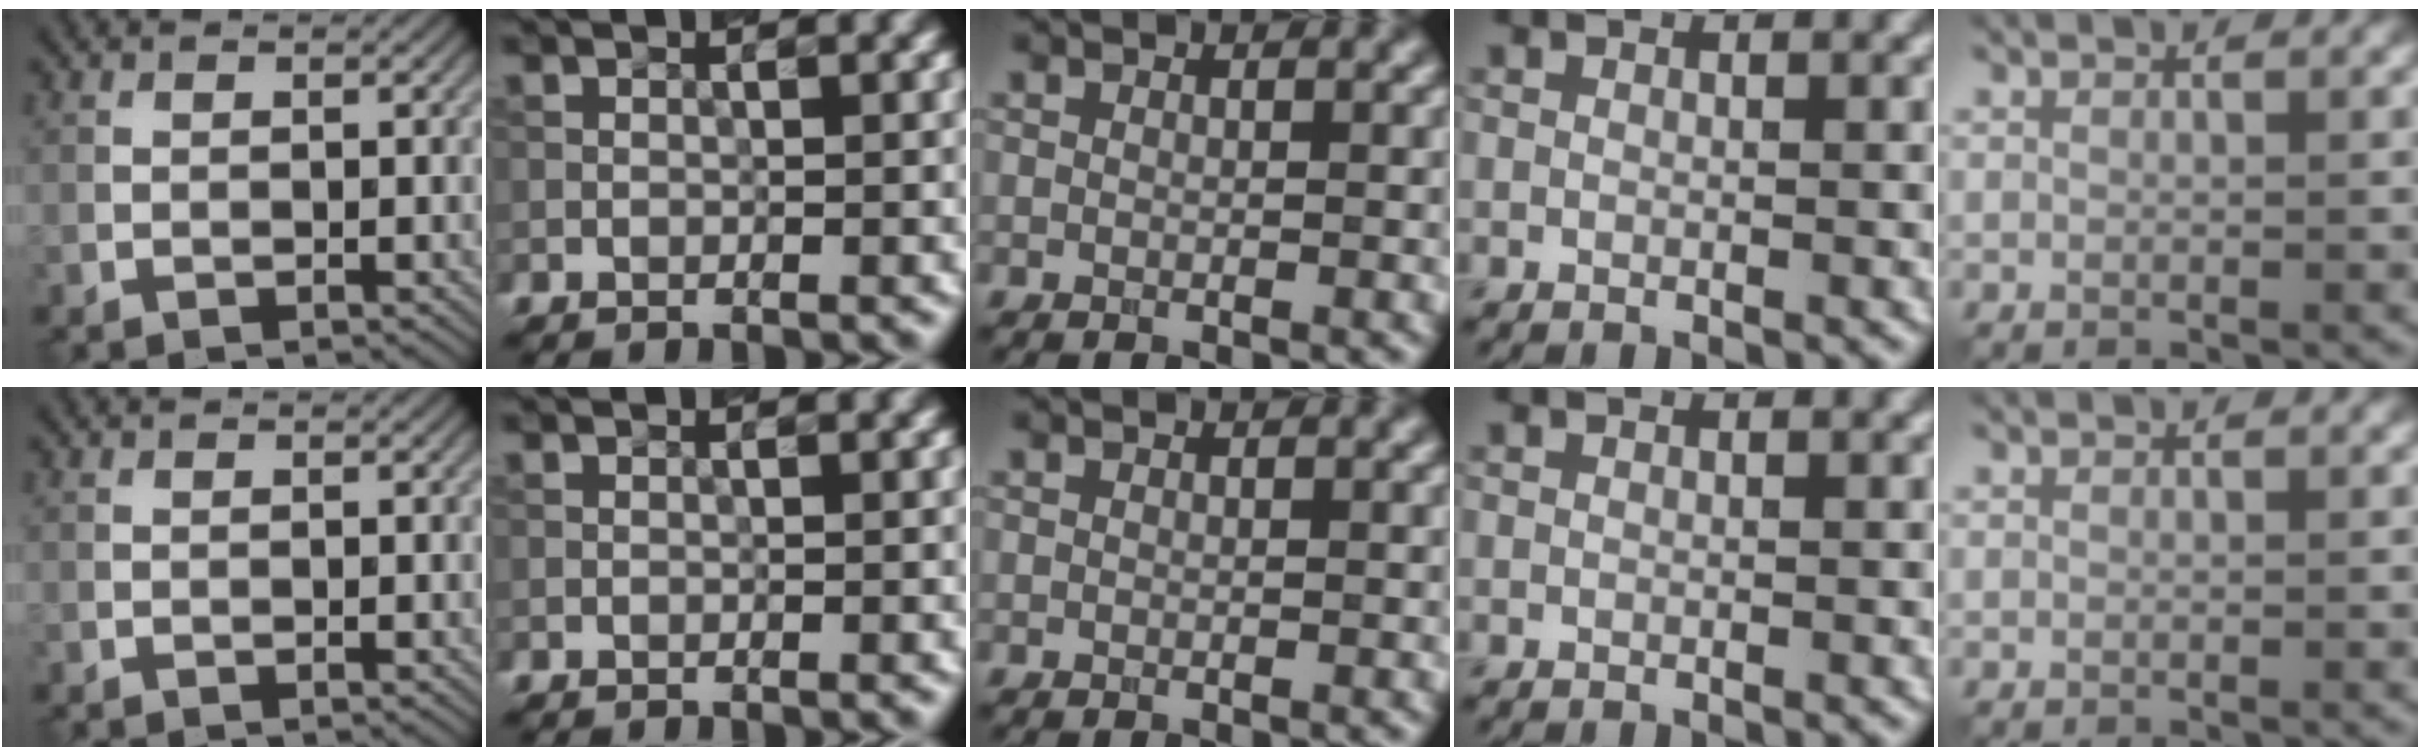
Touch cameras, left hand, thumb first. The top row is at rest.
{}